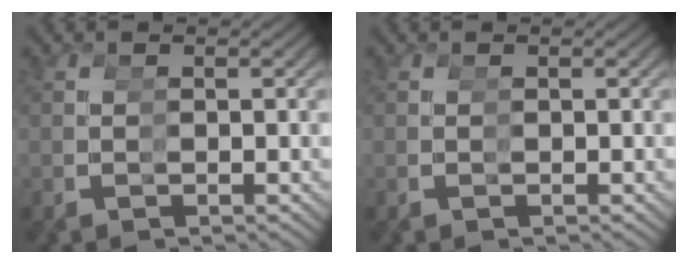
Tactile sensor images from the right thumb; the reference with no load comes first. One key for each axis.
{"total": 0.0}